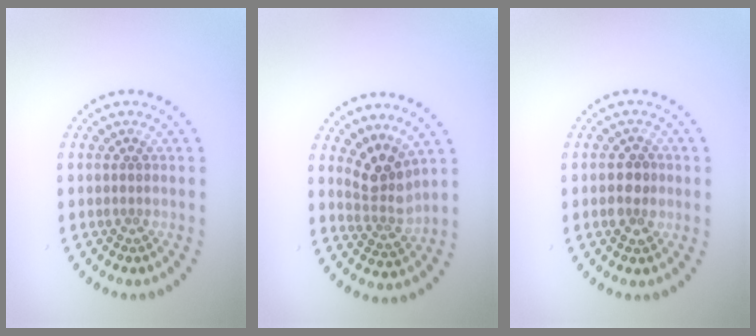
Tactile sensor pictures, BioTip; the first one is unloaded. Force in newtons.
{"total": 3.3, "press": 2.3, "slide": 2.3}
{"total": 2.3, "press": 2.3, "slide": 0.4}